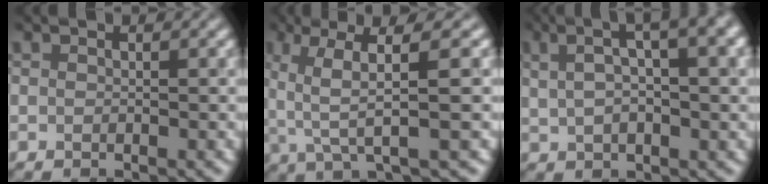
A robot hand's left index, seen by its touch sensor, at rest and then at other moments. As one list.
[{"total": 4.4, "force": [0.6, -0.4, 4.3], "torque": [-0.101, -0.007, 0.048]}, {"total": 6.0, "force": [2.8, 1.0, 5.2], "torque": [-0.118, 0.011, 0.090]}]